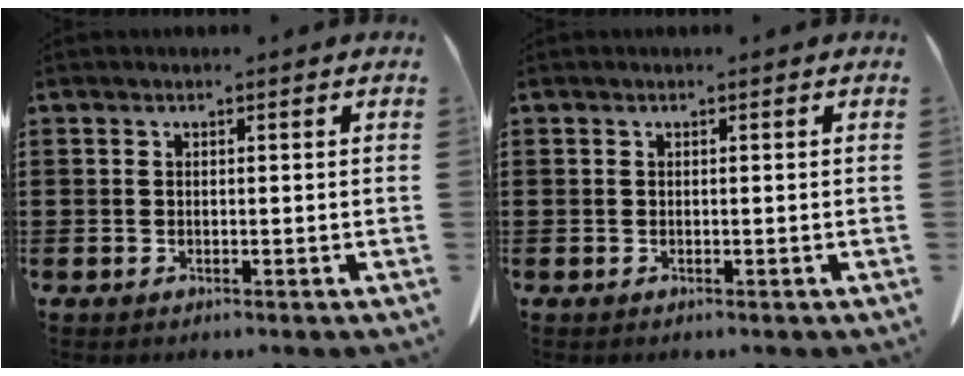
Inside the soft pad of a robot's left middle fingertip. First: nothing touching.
{"total": 0.0}